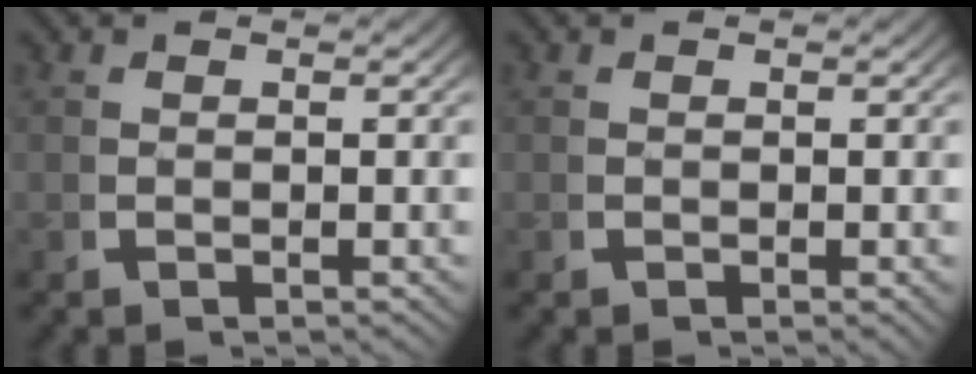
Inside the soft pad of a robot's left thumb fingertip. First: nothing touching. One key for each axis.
{"total": 0.0}